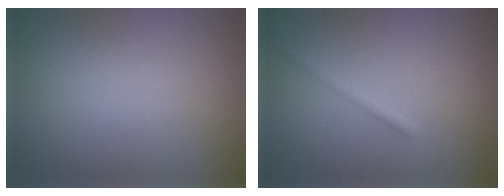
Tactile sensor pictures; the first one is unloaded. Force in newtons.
{"total": 1.5, "press": 1.5, "slide": 0.0}